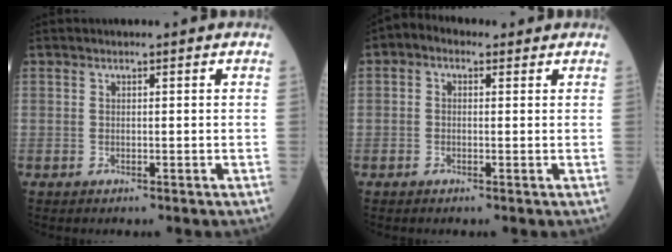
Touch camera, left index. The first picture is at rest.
{"total": 3.2, "force": [1.3, 2.3, 1.8], "torque": [-0.035, 0.025, 0.018]}